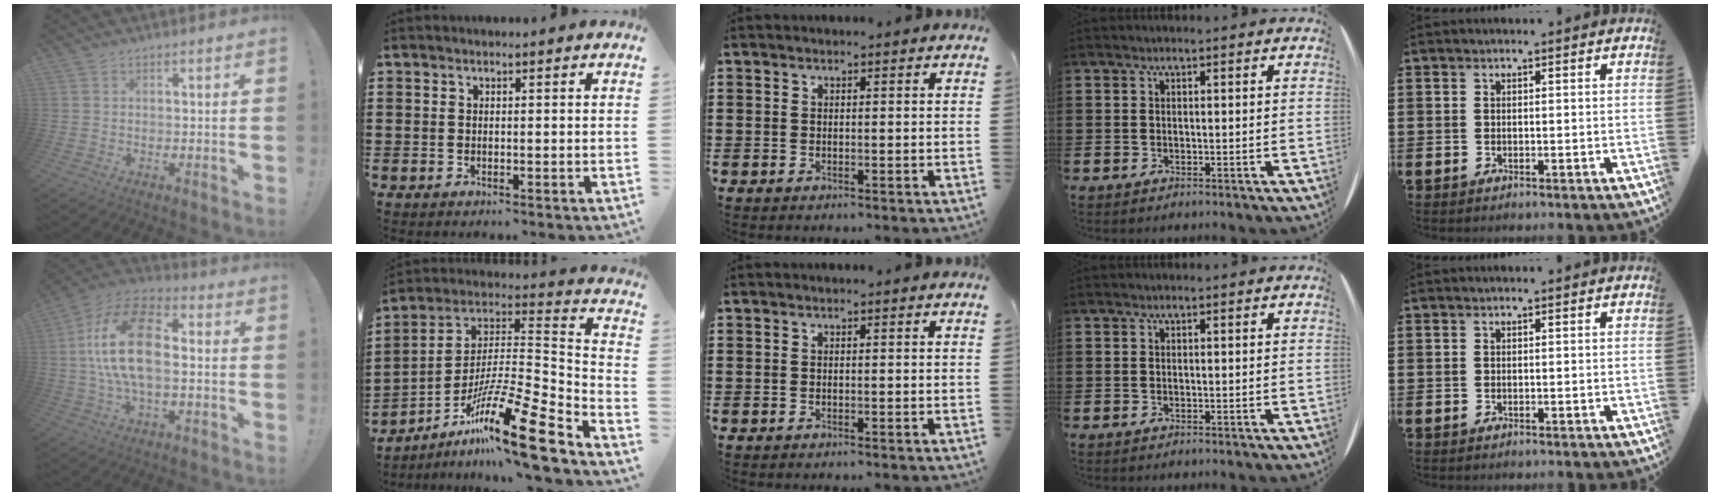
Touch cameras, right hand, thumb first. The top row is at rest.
{"thumb": {"total": 20.3, "force": [0.8, 11.7, 16.5], "torque": [-0.299, 0.018, 0.016]}, "index": {"total": 18.2, "force": [-11.7, 2.5, 13.7], "torque": [-0.213, 0.025, -0.205]}}